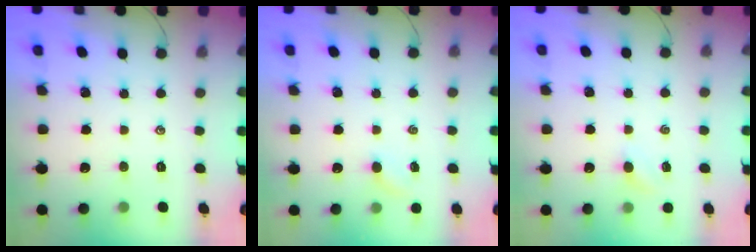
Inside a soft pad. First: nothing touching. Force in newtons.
{"total": 2.4, "press": 2.3, "slide": 0.8}
{"total": 2.8, "press": 2.7, "slide": 0.9}